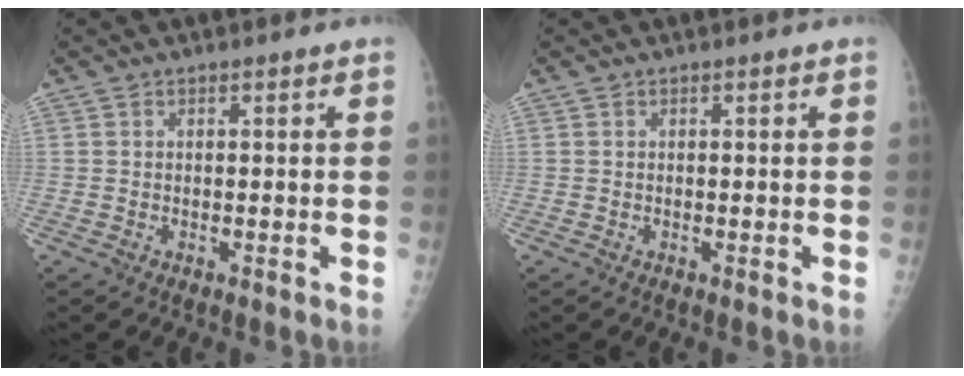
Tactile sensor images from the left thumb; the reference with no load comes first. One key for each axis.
{"total": 0.0}